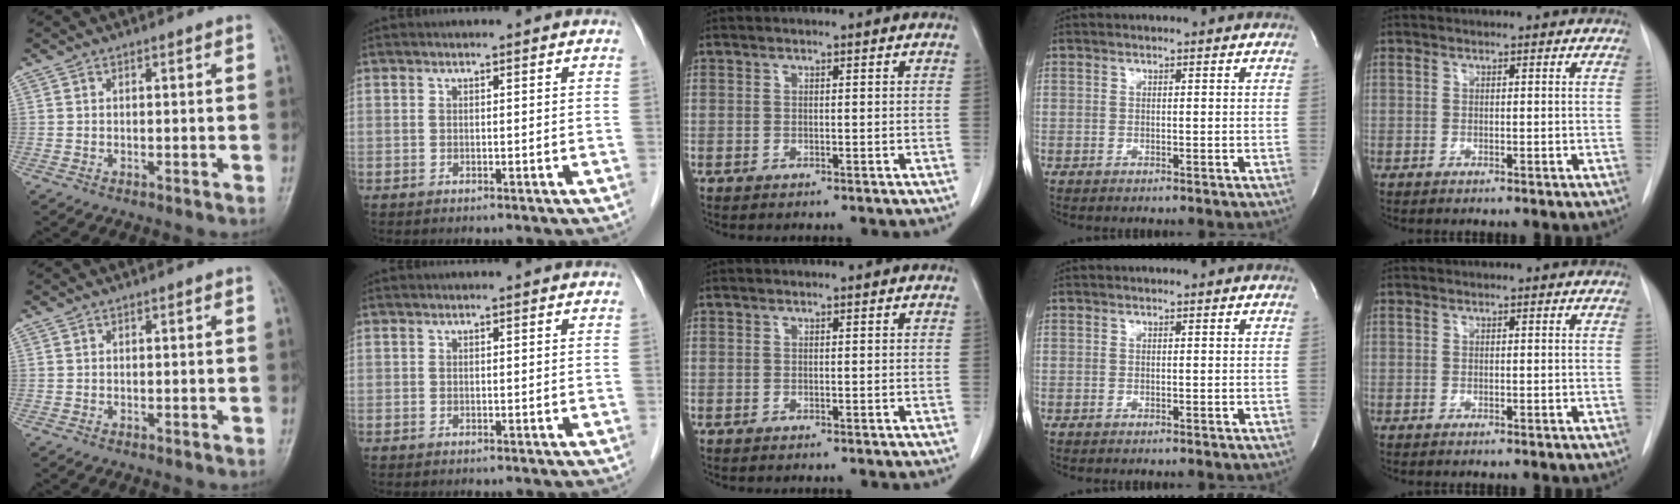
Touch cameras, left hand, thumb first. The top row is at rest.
{}